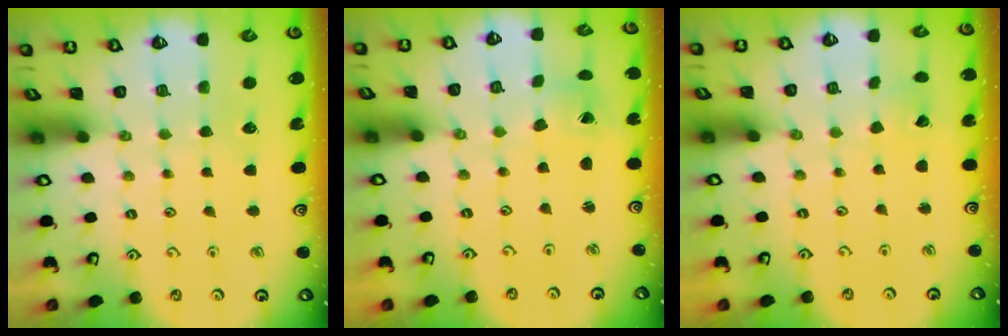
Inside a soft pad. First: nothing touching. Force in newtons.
{"total": 0.5, "press": 0.5, "slide": 0.1}
{"total": 1.4, "press": 1.4, "slide": 0.1}